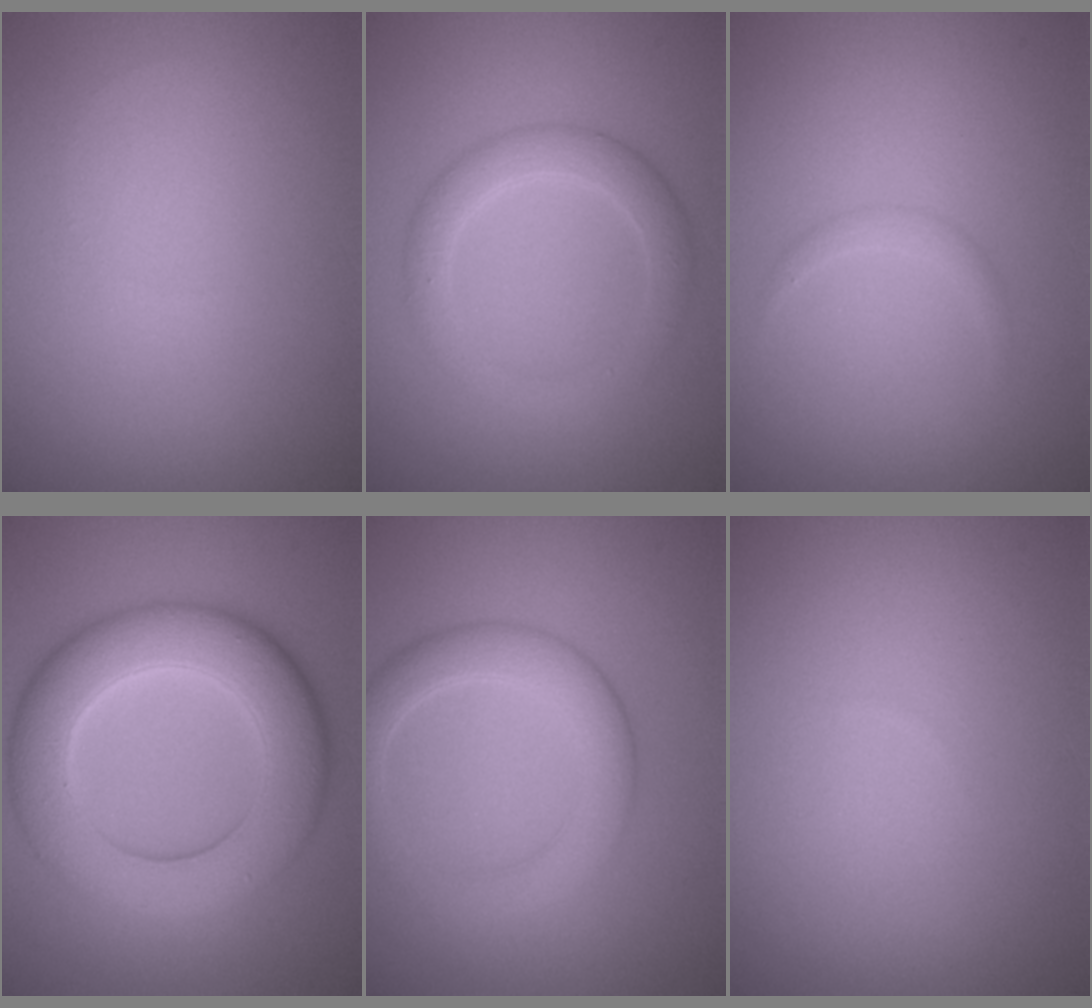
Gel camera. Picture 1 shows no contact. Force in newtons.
{"total": 3.0, "press": 3.0, "slide": 0.2}
{"total": 0.8, "press": 0.8, "slide": 0.1}
{"total": 9.3, "press": 9.3, "slide": 0.5}
{"total": 4.1, "press": 4.1, "slide": 0.4}
{"total": 0.0}